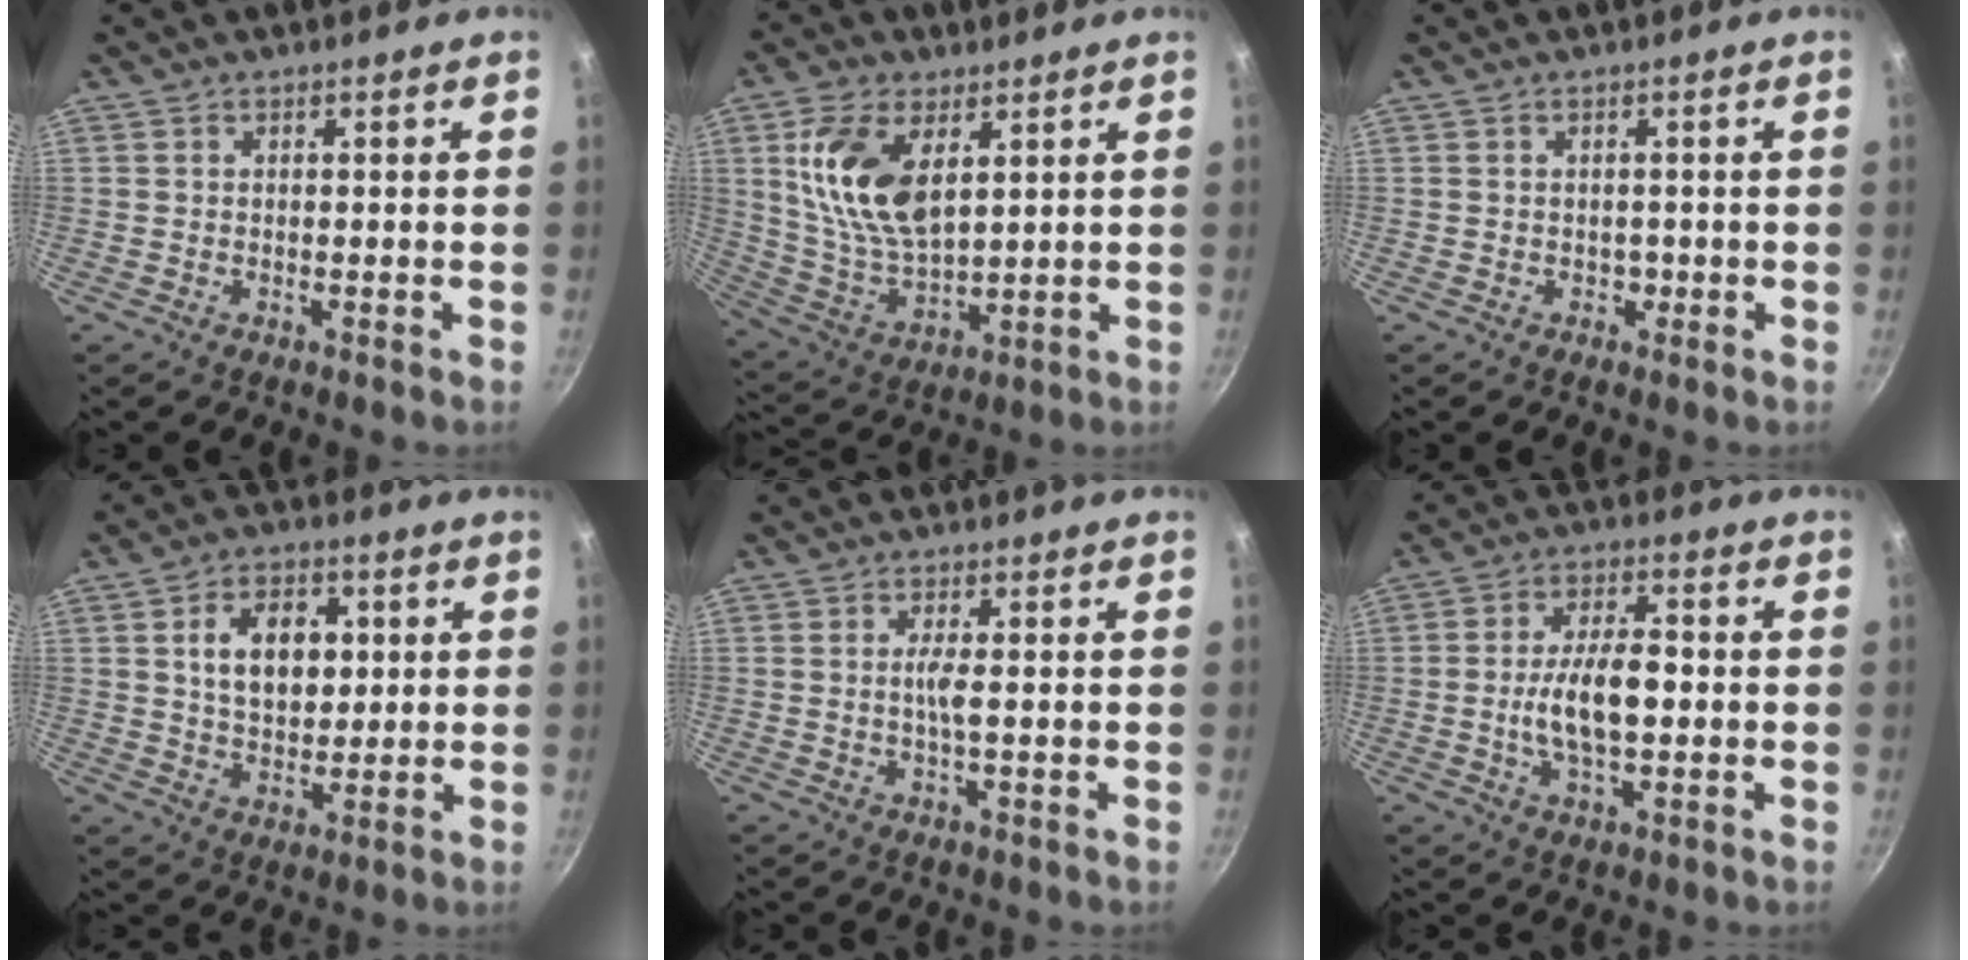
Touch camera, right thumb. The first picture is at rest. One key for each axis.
{"total": 14.8, "fx": 4.9, "fy": 8.0, "fz": 11.4, "tx": -0.211, "ty": -0.023, "tz": 0.104}
{"total": 1.0, "fx": -0.3, "fy": 0.9, "fz": 0.3, "tx": 0.005, "ty": 0.002, "tz": 0.001}
{"total": 10.0, "fx": 2.1, "fy": 6.8, "fz": 7.1, "tx": -0.092, "ty": -0.002, "tz": 0.034}
{"total": 2.6, "fx": 0.0, "fy": 0.2, "fz": 2.6, "tx": -0.055, "ty": -0.001, "tz": -0.001}
{"total": 10.2, "fx": -1.0, "fy": 4.8, "fz": 9.0, "tx": -0.154, "ty": 0.020, "tz": -0.022}